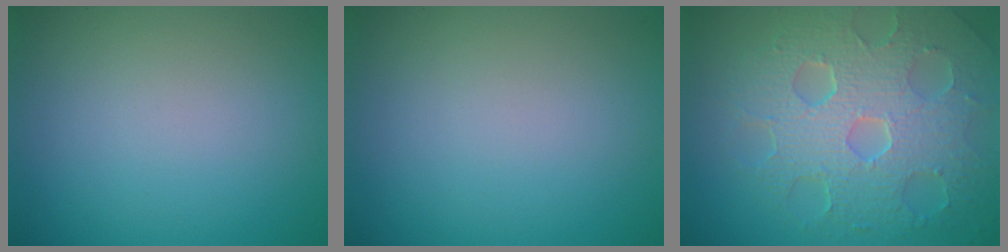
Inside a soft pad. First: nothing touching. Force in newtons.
{"total": 0.0}
{"total": 9.0, "press": 6.0, "slide": 6.6}